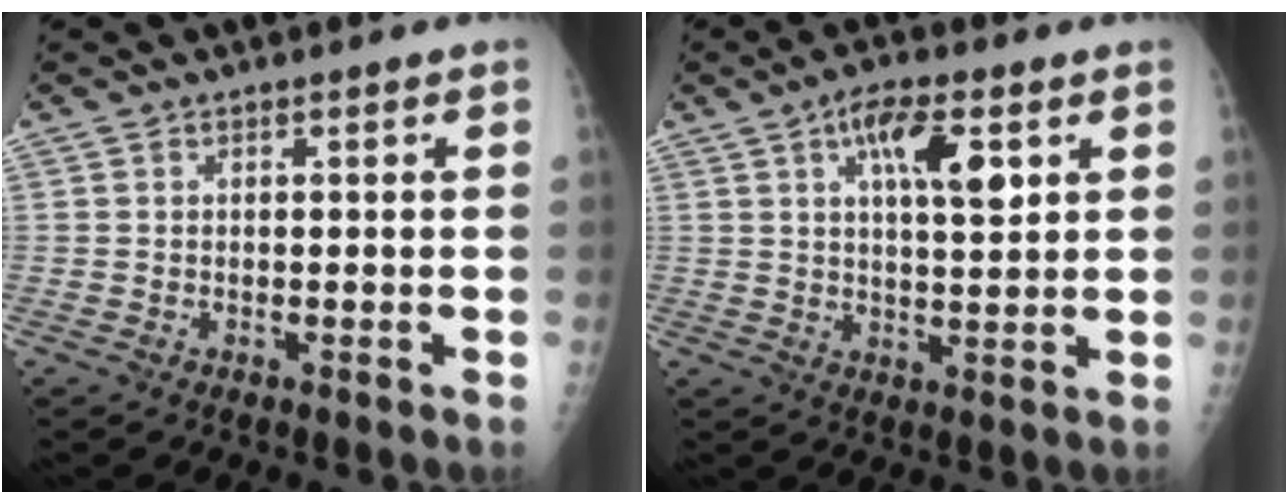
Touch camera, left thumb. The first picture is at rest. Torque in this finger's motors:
{"motor_torque": [0.91, 0.78, 0.72, 0.06, 0.18]}